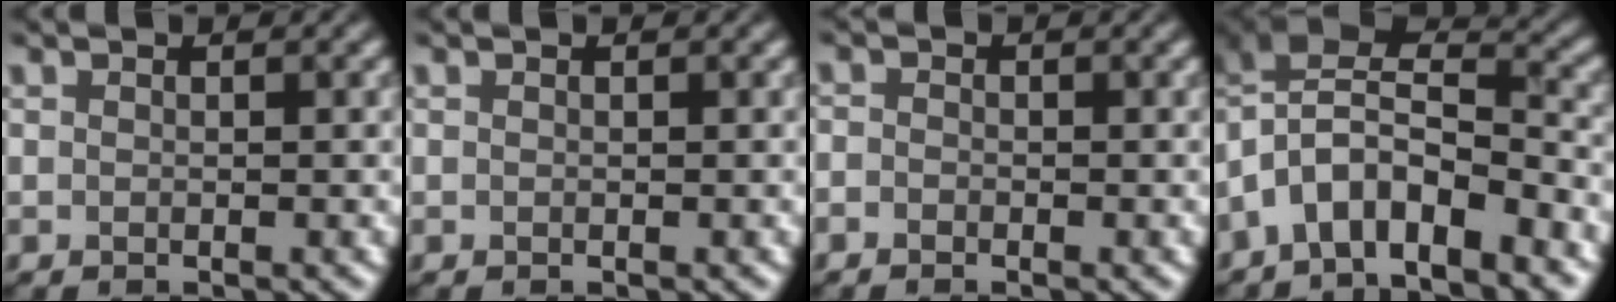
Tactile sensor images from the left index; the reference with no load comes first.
{"total": 0.0}
{"total": 0.9, "force": [-0.5, 0.6, 0.3], "torque": [-0.003, -0.002, -0.013]}
{"total": 7.8, "force": [-4.0, 3.6, 5.6], "torque": [-0.091, 0.013, -0.081]}